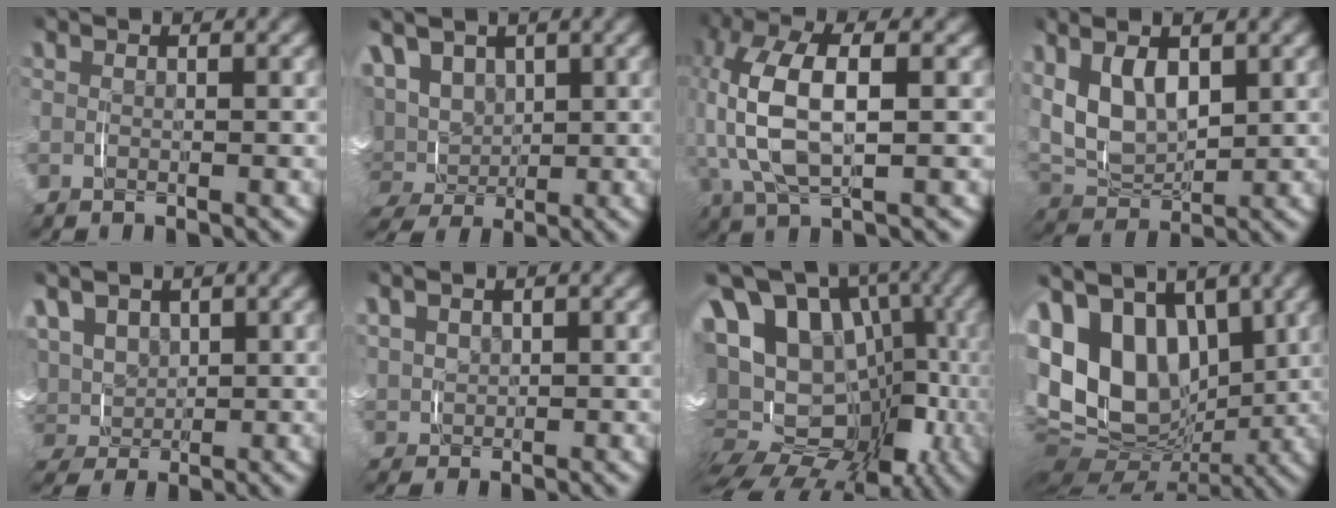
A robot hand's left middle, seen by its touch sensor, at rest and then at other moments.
{"total": 11.4, "force": [0.1, 10.6, 4.0], "torque": [-0.153, -0.048, 0.013]}
{"total": 8.1, "force": [1.0, 4.0, 7.0], "torque": [-0.166, -0.002, 0.023]}
{"total": 9.0, "force": [1.6, 6.5, 6.0], "torque": [-0.131, -0.004, 0.032]}
{"total": 7.0, "force": [1.4, 6.2, 3.0], "torque": [-0.110, -0.029, 0.034]}
{"total": 2.1, "force": [1.1, 1.7, 0.7], "torque": [-0.028, 0.001, 0.027]}
{"total": 22.0, "force": [-0.7, 16.3, 14.7], "torque": [-0.294, -0.050, -0.003]}
{"total": 18.2, "force": [1.2, 14.2, 11.3], "torque": [-0.247, -0.038, 0.025]}